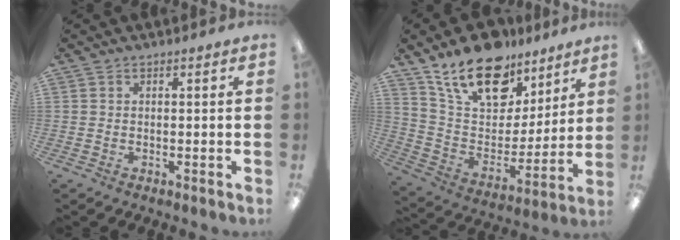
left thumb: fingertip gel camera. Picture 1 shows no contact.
{"total": 19.5, "force": [13.6, 10.6, 9.1], "torque": [-0.161, -0.078, 0.246]}